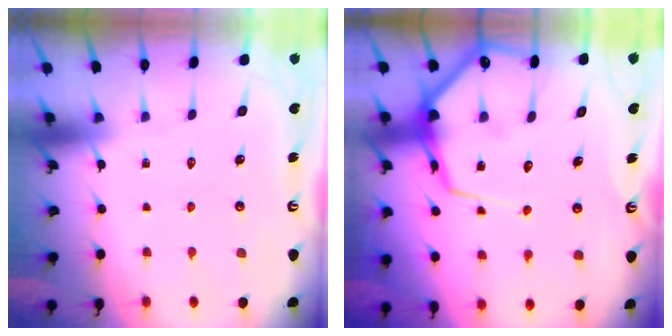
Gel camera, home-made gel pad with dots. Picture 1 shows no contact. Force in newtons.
{"total": 12.4, "press": 12.3, "slide": 1.3}